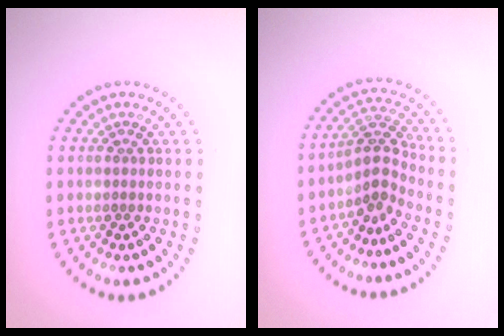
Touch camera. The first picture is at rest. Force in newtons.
{"total": 2.7, "press": 1.9, "slide": 1.9}